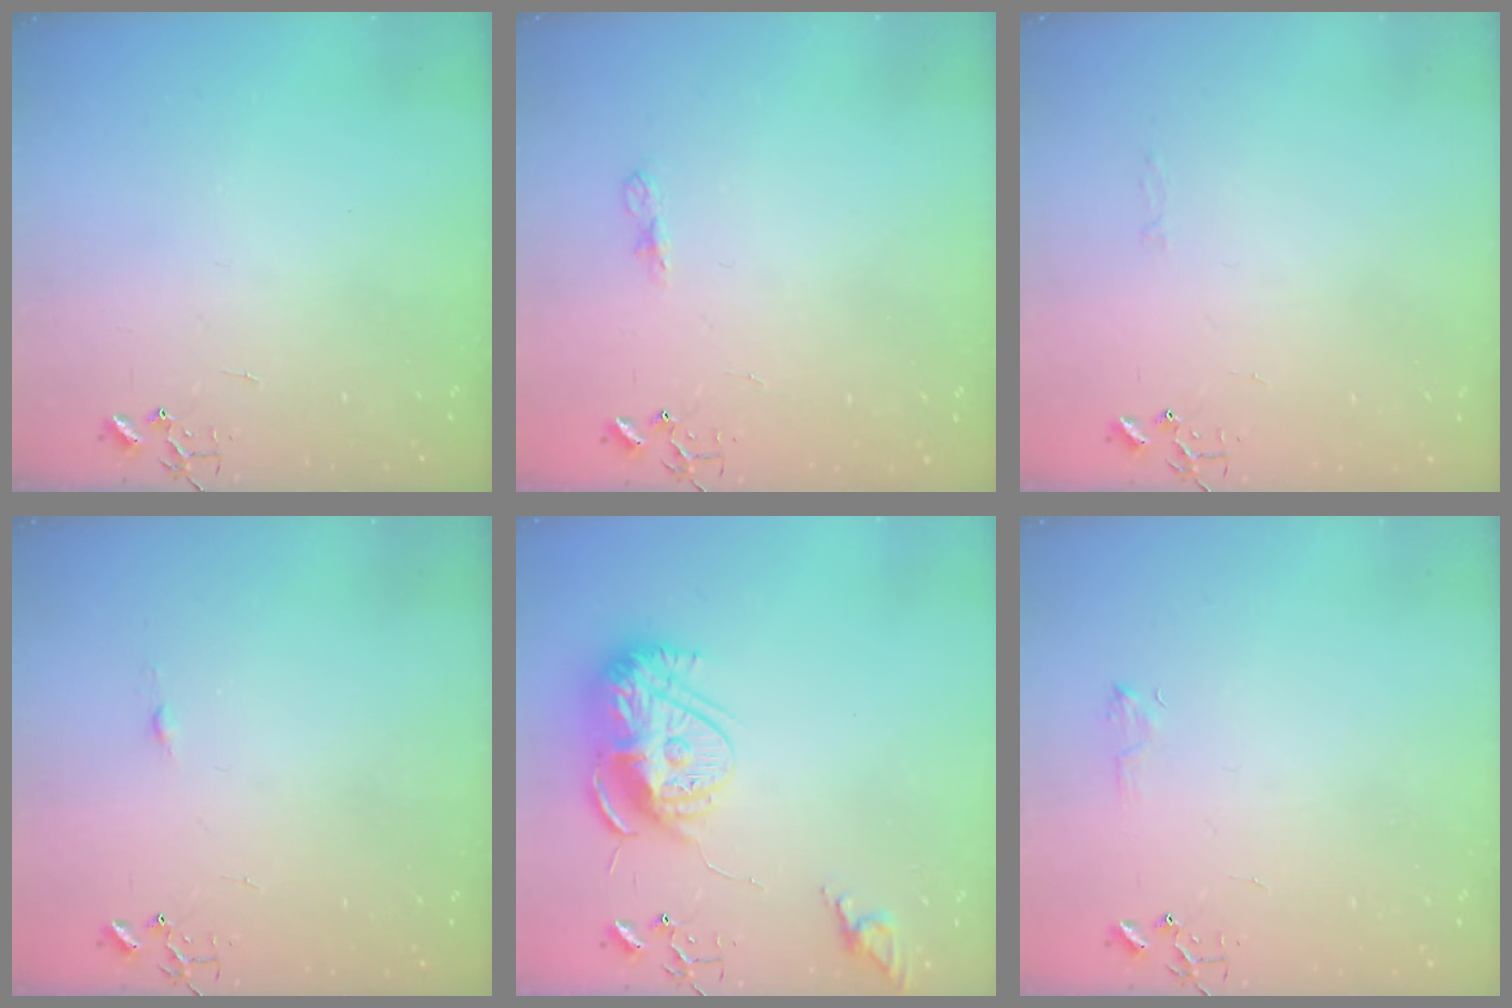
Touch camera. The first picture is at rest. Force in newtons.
{"total": 6.2, "press": 6.2, "slide": 0.8}
{"total": 2.8, "press": 2.8, "slide": 0.4}
{"total": 3.3, "press": 3.3, "slide": 0.4}
{"total": 15.2, "press": 15.2, "slide": 1.4}
{"total": 5.5, "press": 5.4, "slide": 0.8}